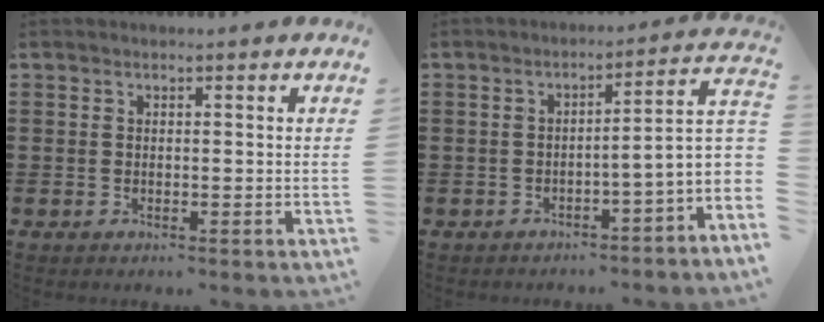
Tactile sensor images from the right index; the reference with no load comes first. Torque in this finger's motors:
{"motor_torque": [2.14, 0.00, 0.53, 0.12]}